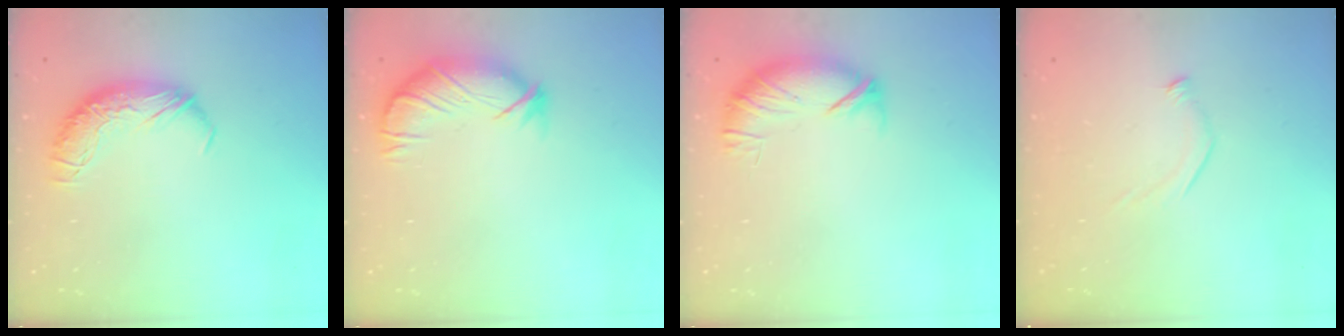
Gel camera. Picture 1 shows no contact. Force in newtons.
{"total": 3.9, "press": 3.4, "slide": 2.0}
{"total": 5.0, "press": 4.5, "slide": 2.1}
{"total": 7.2, "press": 7.2, "slide": 0.7}